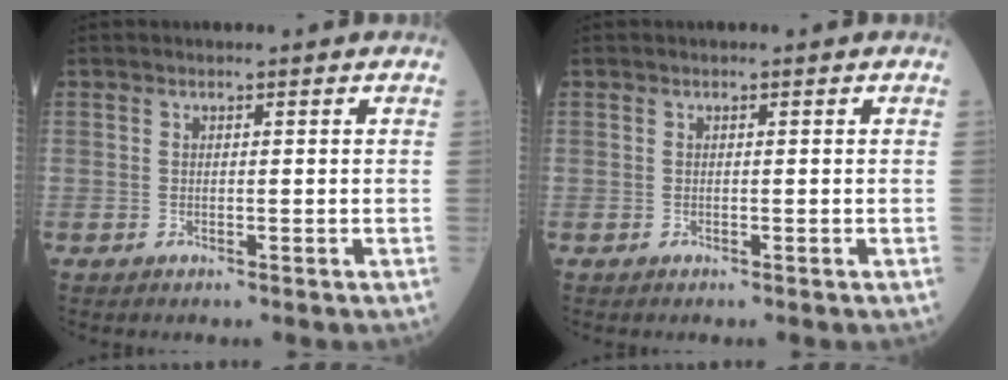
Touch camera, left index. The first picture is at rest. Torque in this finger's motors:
{"motor_torque": [-0.06, 0.07, -0.01, 0.00]}